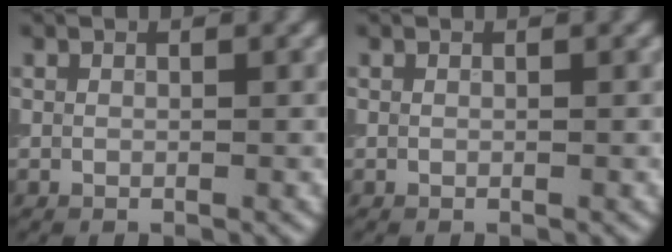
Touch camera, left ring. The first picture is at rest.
{"total": 0.0}